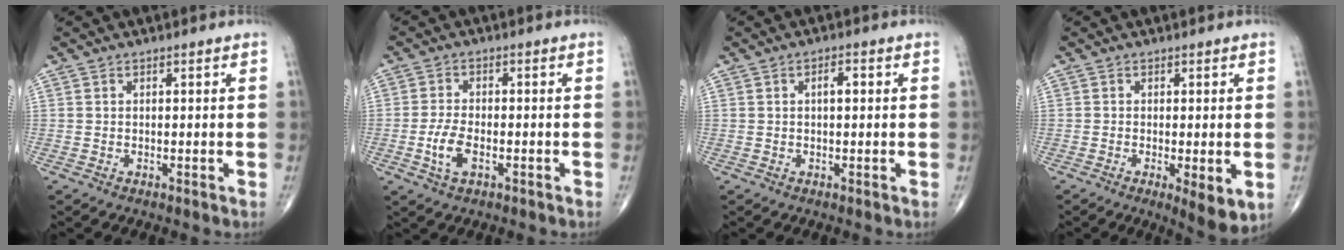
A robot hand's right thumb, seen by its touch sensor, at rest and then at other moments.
{"total": 5.0, "force": [-1.6, 2.5, 4.0], "torque": [-0.088, 0.006, -0.030]}
{"total": 4.1, "force": [0.7, 1.8, 3.7], "torque": [-0.051, 0.010, 0.007]}
{"total": 5.7, "force": [-1.5, 1.6, 5.3], "torque": [-0.081, -0.017, -0.021]}